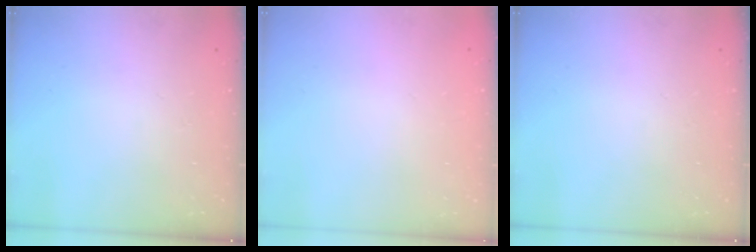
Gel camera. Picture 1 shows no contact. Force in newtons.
{"total": 2.0, "press": 2.0, "slide": 0.1}
{"total": 0.0}